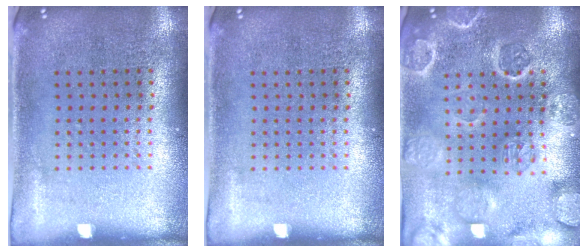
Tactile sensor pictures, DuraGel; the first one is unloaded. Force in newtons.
{"total": 0.0}
{"total": 3.3, "press": 3.1, "slide": 1.0}